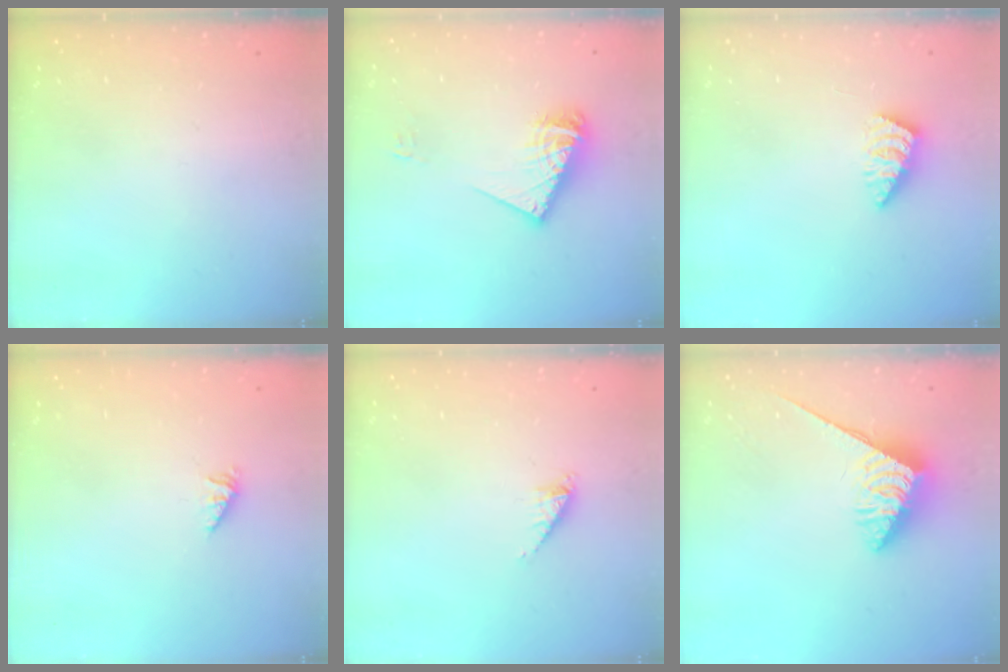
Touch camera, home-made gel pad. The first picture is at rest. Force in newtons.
{"total": 12.6, "press": 12.5, "slide": 1.0}
{"total": 2.6, "press": 2.6, "slide": 0.4}
{"total": 1.5, "press": 1.5, "slide": 0.3}
{"total": 2.2, "press": 2.2, "slide": 0.3}
{"total": 5.6, "press": 5.6, "slide": 0.2}